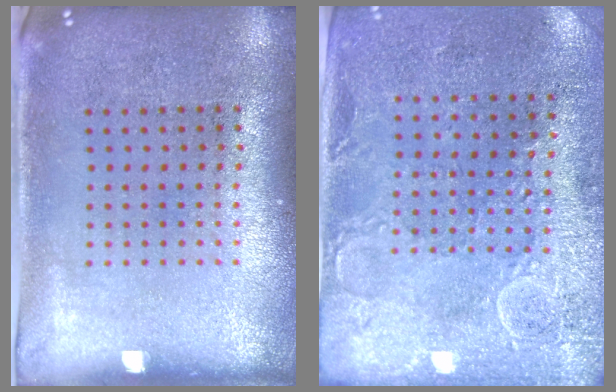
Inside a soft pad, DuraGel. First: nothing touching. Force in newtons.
{"total": 2.8, "press": 2.5, "slide": 1.2}